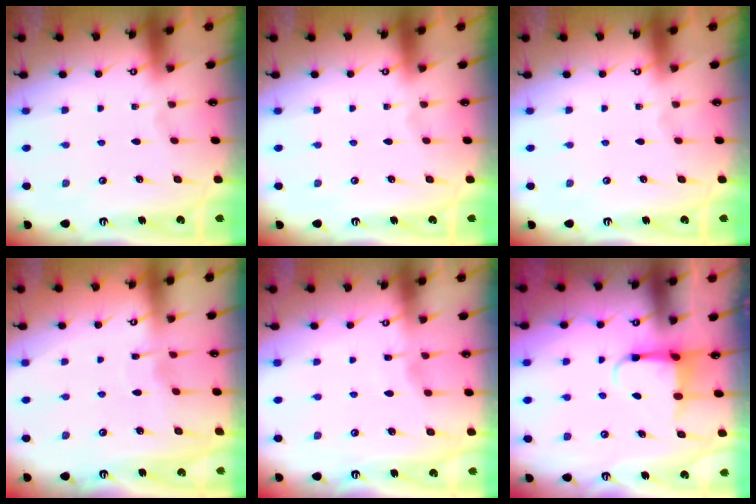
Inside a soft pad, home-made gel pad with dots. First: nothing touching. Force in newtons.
{"total": 0.0}
{"total": 0.0}
{"total": 1.8, "press": 1.7, "slide": 0.3}
{"total": 2.6, "press": 2.6, "slide": 0.3}
{"total": 3.9, "press": 3.9, "slide": 0.4}